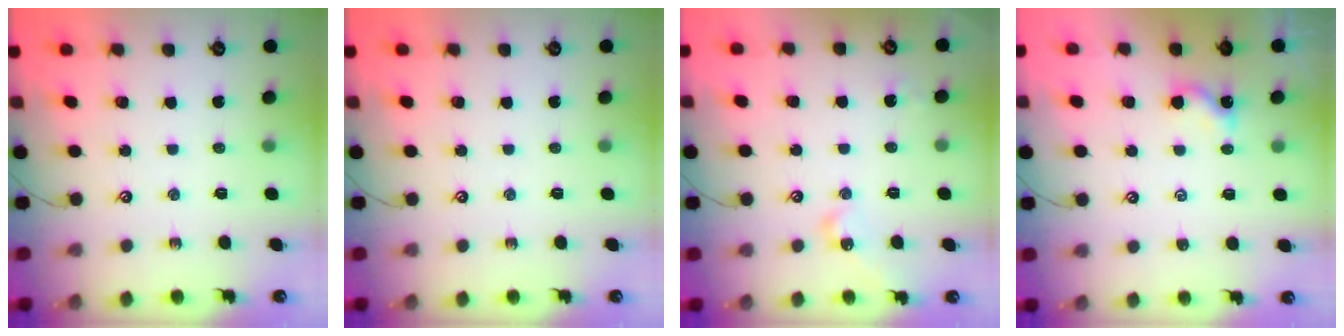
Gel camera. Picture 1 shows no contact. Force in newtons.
{"total": 0.0}
{"total": 7.3, "press": 7.2, "slide": 0.8}
{"total": 1.6, "press": 1.6, "slide": 0.4}